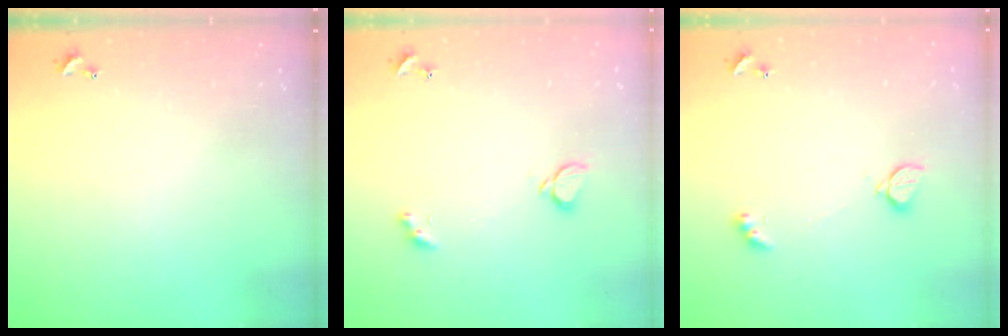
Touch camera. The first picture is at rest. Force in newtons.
{"total": 1.8, "press": 1.6, "slide": 0.8}
{"total": 2.4, "press": 2.3, "slide": 0.8}